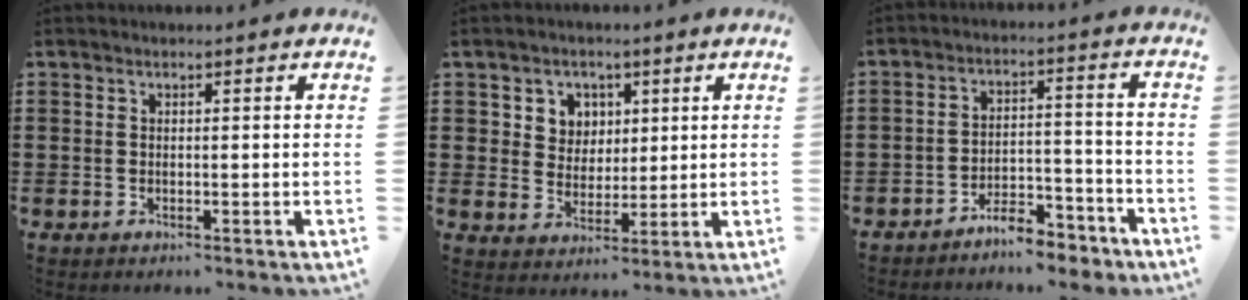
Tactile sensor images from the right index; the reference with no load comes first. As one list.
[{"total": 4.5, "force": [1.8, 4.1, 0.6], "torque": [-0.026, 0.012, 0.029]}, {"total": 6.3, "force": [-5.9, 1.2, 1.7], "torque": [-0.023, 0.018, -0.113]}]